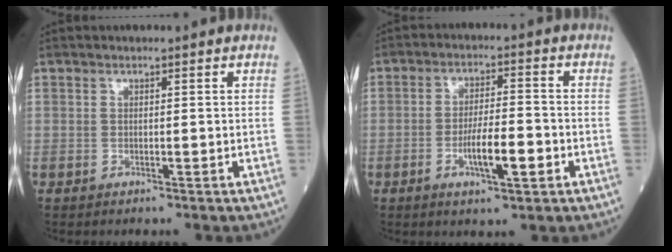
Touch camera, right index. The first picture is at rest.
{"total": 6.8, "force": [-2.4, 1.2, 6.3], "torque": [-0.114, -0.001, -0.039]}